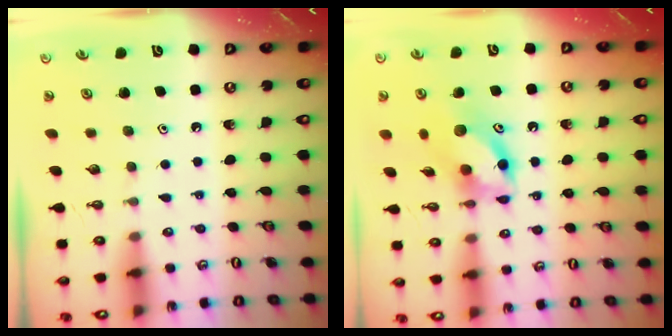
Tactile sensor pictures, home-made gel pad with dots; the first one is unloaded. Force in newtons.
{"total": 11.6, "press": 11.4, "slide": 1.7}